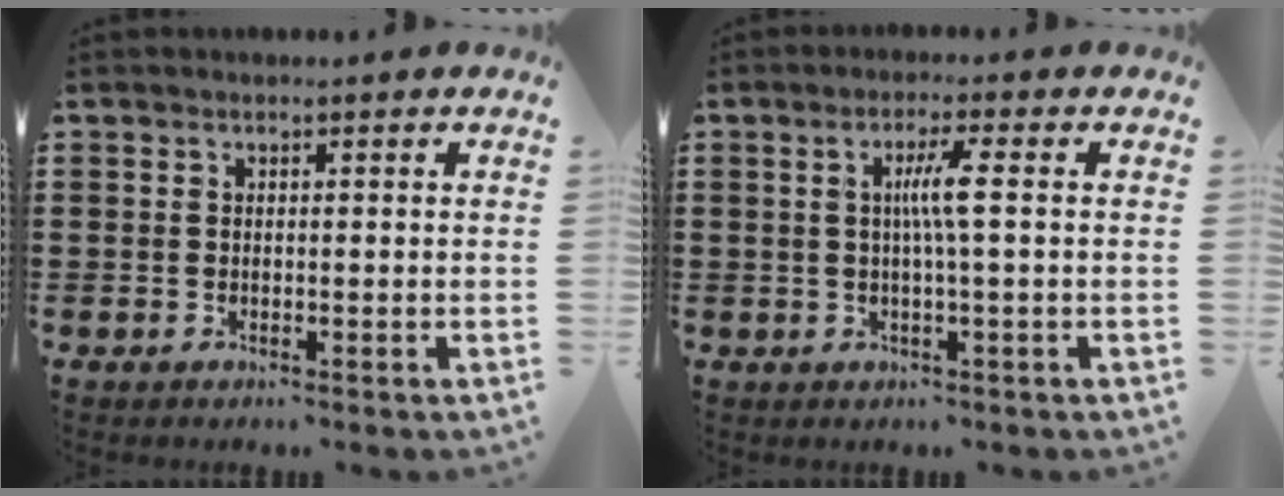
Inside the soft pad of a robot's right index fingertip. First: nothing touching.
{"total": 4.2, "force": [0.2, -0.2, 4.2], "torque": [-0.079, -0.004, -0.001]}